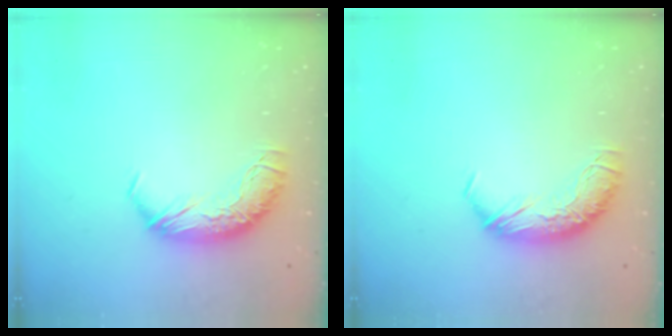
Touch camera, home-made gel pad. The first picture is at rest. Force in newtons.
{"total": 0.0}